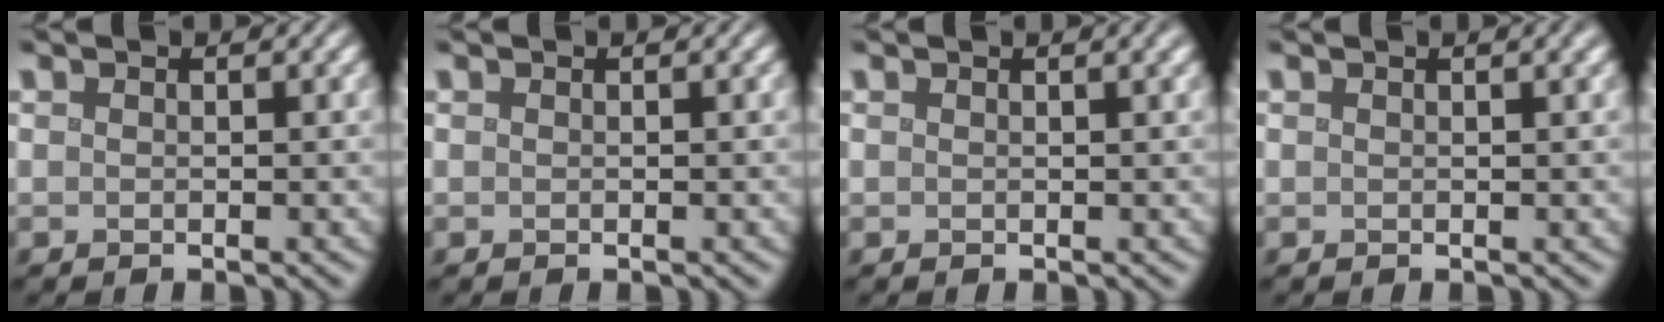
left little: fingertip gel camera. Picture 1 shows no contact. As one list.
[{"total": 0.0}, {"total": 2.1, "force": [1.2, 0.9, 1.5], "torque": [-0.004, 0.012, 0.003]}, {"total": 2.0, "force": [1.1, 0.9, 1.5], "torque": [-0.003, 0.010, 0.000]}]